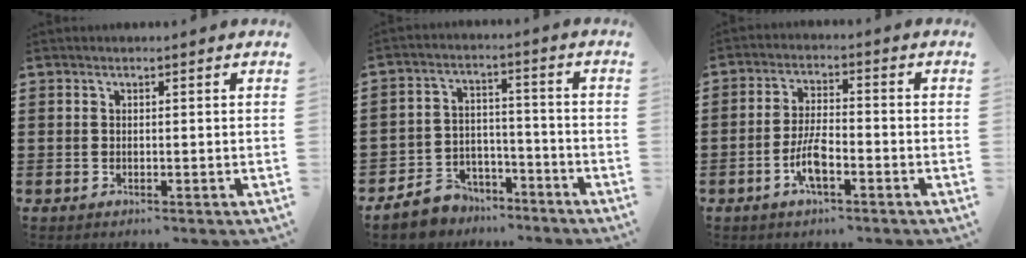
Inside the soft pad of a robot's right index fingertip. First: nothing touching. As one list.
[{"total": 6.1, "force": [-5.6, 2.5, 0.5], "torque": [-0.023, 0.020, -0.111]}, {"total": 5.7, "force": [-2.5, 1.7, 4.8], "torque": [-0.105, -0.001, -0.053]}]